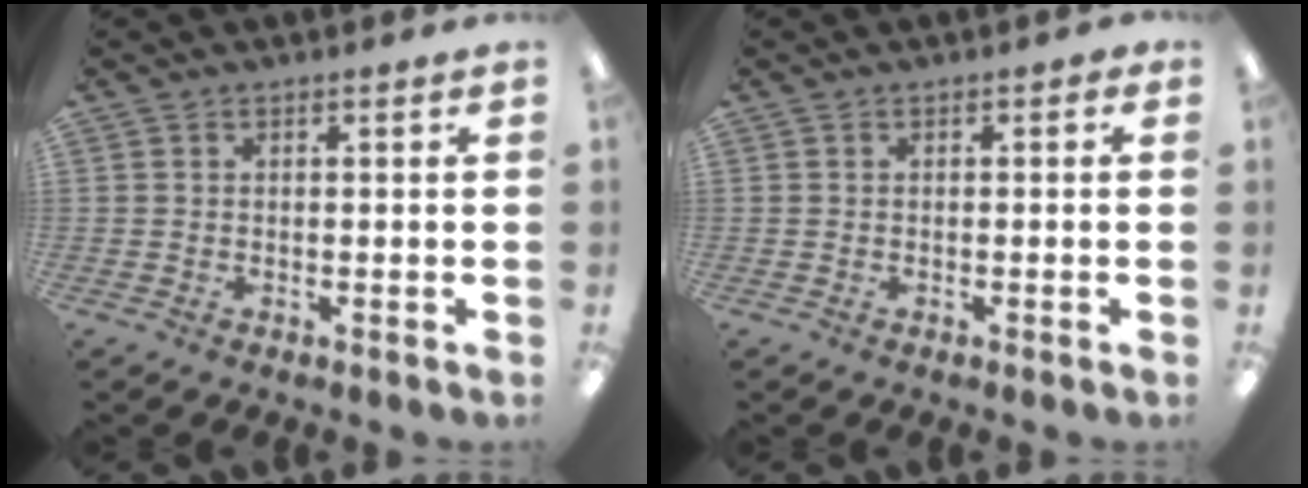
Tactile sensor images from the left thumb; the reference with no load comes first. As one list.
[{"total": 0.6, "force": [-0.3, 0.4, 0.2], "torque": [-0.004, 0.002, -0.007]}]